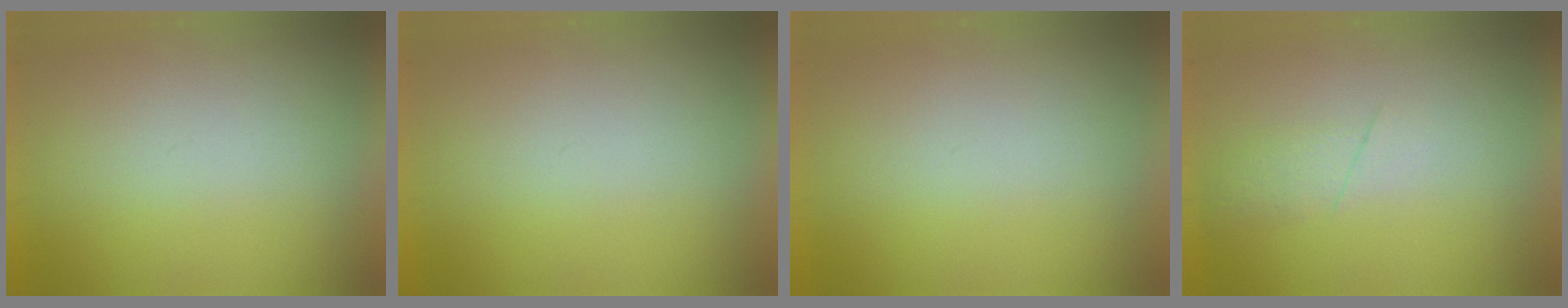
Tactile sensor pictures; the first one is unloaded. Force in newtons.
{"total": 0.0}
{"total": 0.0}
{"total": 2.1}